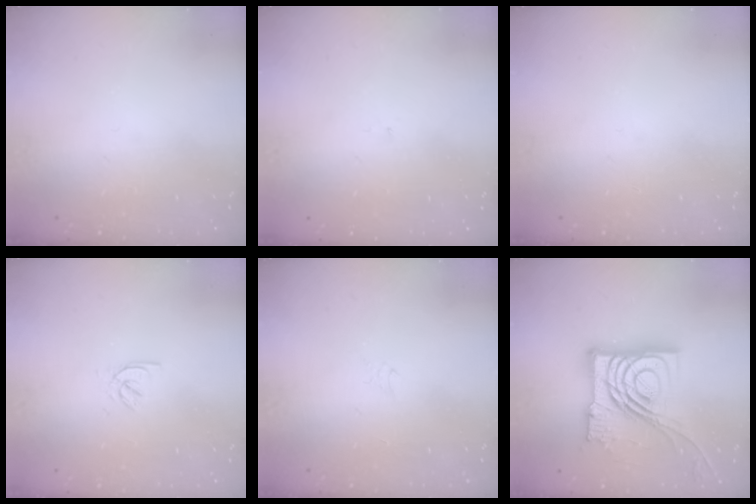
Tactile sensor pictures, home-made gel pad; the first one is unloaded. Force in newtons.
{"total": 0.8, "press": 0.8, "slide": 0.1}
{"total": 0.0}
{"total": 2.3, "press": 2.2, "slide": 0.3}
{"total": 1.3, "press": 1.3, "slide": 0.1}
{"total": 23.8, "press": 23.6, "slide": 2.4}